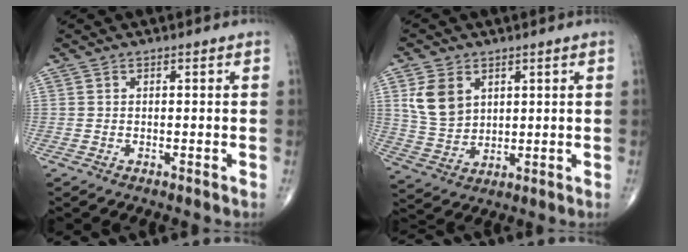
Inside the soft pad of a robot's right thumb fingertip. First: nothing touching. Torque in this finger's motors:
{"motor_torque": [1.00, 0.84, 0.40, -0.23, 0.20]}